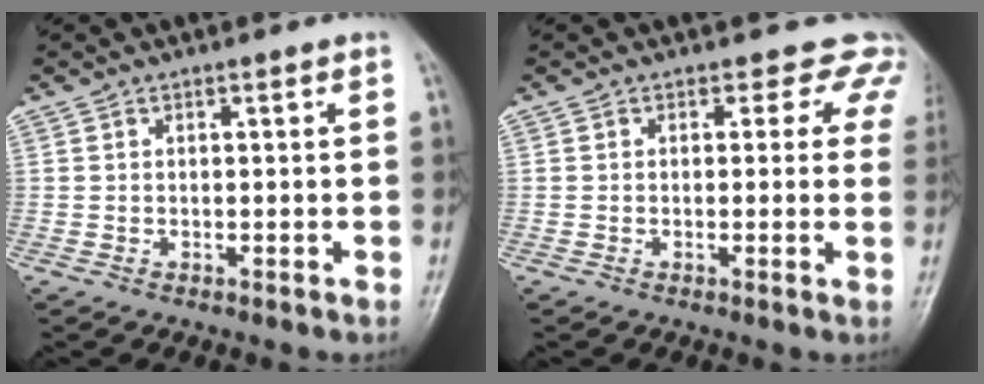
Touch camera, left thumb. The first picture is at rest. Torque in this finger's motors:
{"motor_torque": [0.04, 0.03, -0.13, -0.20, 0.05]}